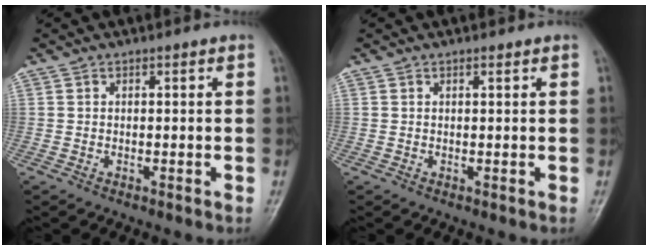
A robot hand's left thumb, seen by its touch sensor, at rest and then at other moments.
{"total": 0.5, "force": [0.4, 0.2, 0.3], "torque": [-0.008, -0.002, 0.005]}